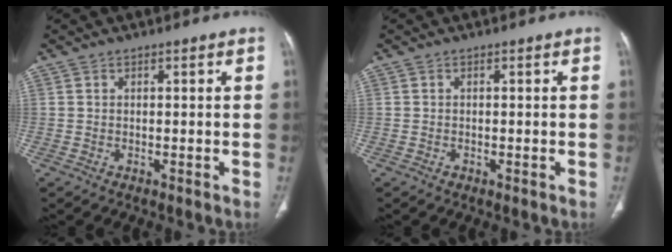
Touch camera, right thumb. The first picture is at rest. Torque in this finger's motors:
{"motor_torque": [0.49, 0.12, -0.15, -0.34, -0.09]}